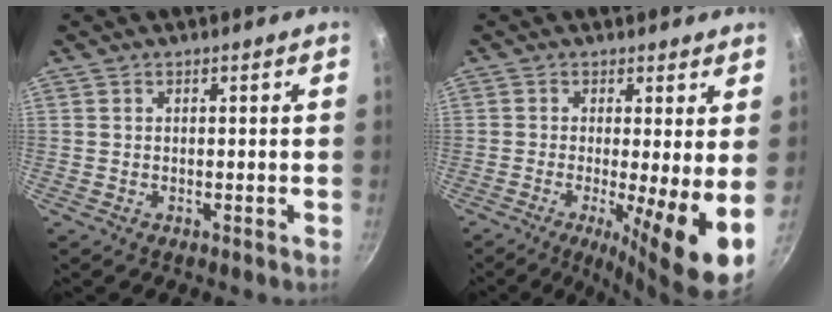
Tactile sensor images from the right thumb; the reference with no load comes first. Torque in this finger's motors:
{"motor_torque": [-0.33, 1.15, 0.08, 0.19, 0.16]}